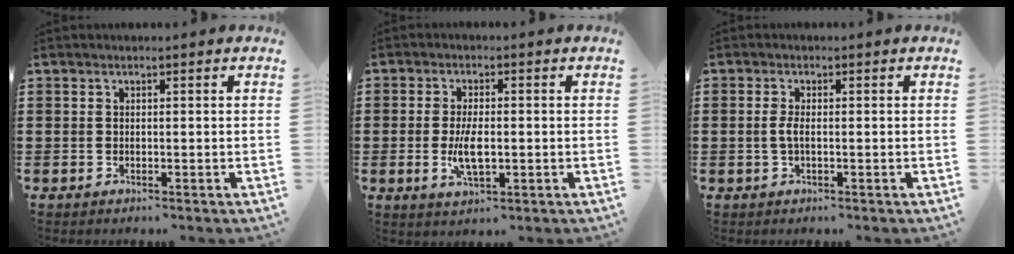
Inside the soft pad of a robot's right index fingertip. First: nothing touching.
{"total": 5.3, "force": [-0.7, 2.2, 4.7], "torque": [-0.104, -0.006, -0.016]}
{"total": 2.0, "force": [-0.2, 0.4, 2.0], "torque": [-0.052, -0.008, -0.009]}